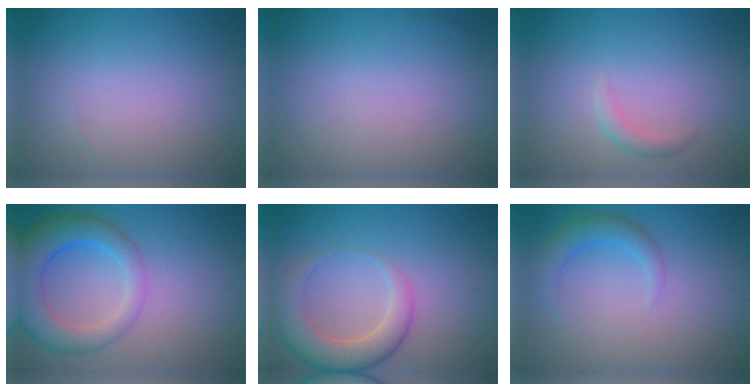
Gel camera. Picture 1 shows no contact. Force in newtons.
{"total": 0.0}
{"total": 1.2, "press": 1.2, "slide": 0.1}
{"total": 6.0, "press": 6.0, "slide": 0.5}
{"total": 4.9, "press": 4.9, "slide": 0.5}
{"total": 2.4, "press": 2.4, "slide": 0.1}